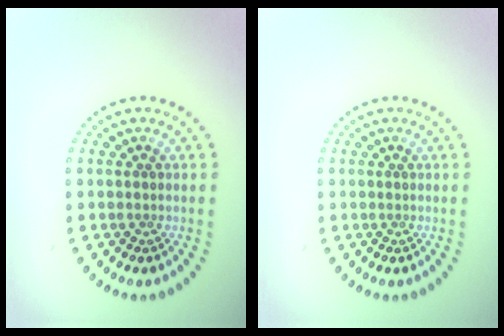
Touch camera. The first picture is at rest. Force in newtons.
{"total": 0.0}